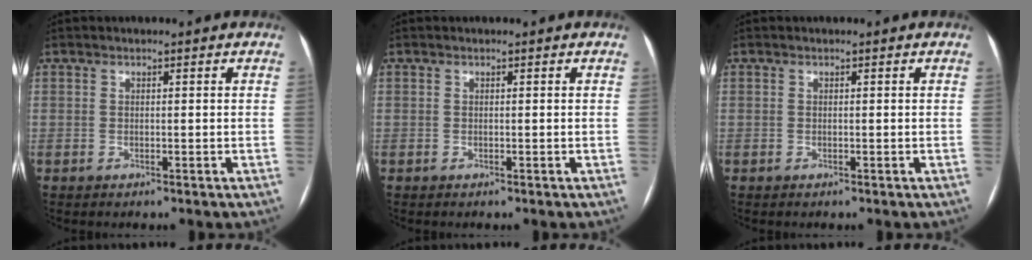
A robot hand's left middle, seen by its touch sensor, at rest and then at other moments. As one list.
[{"total": 0.0}, {"total": 0.0}]